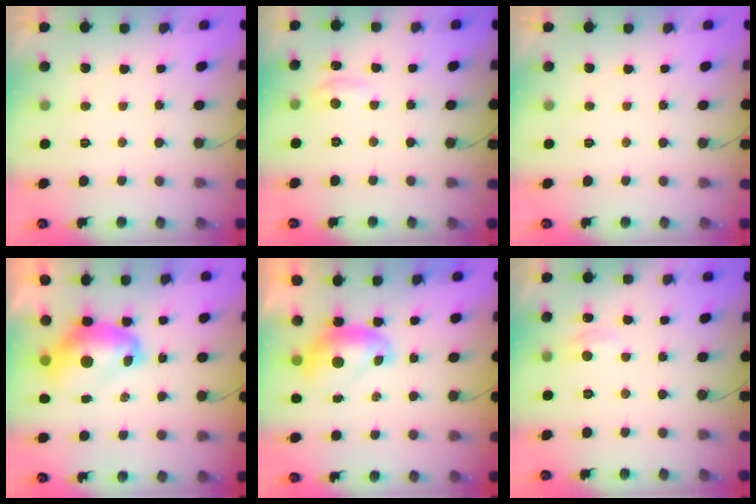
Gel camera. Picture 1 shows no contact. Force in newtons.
{"total": 2.9, "press": 2.9, "slide": 0.3}
{"total": 0.0}
{"total": 10.1, "press": 10.0, "slide": 1.1}
{"total": 7.3, "press": 7.3, "slide": 0.1}
{"total": 4.7, "press": 4.7, "slide": 0.6}